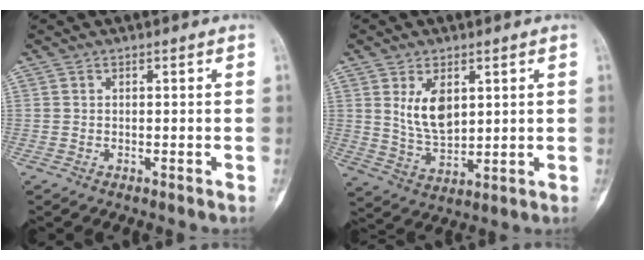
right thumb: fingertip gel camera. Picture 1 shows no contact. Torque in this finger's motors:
{"motor_torque": [-0.33, 0.25, 0.54, 0.57, 0.04]}